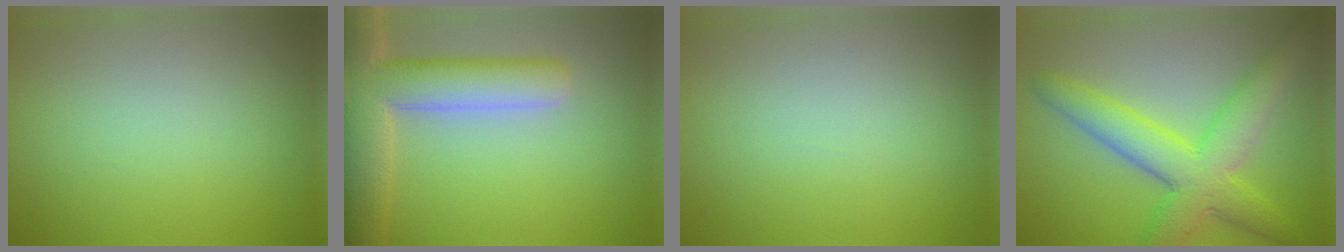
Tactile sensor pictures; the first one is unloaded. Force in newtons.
{"total": 7.9, "press": 7.8, "slide": 0.8}
{"total": 0.0}
{"total": 7.0, "press": 7.0, "slide": 0.1}